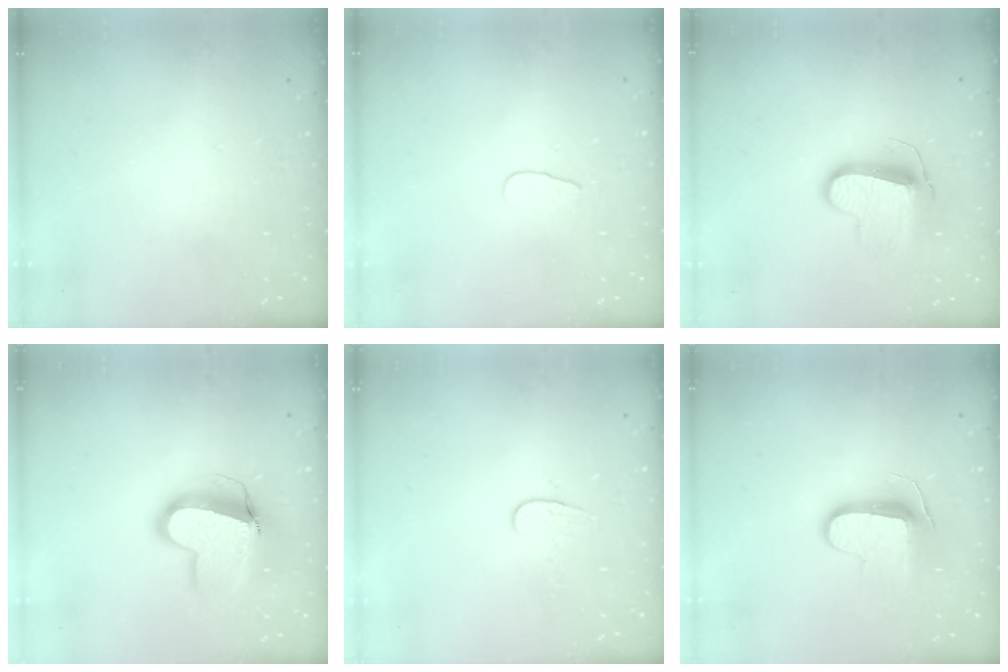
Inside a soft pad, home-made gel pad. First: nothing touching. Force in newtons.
{"total": 4.2, "press": 4.2, "slide": 0.4}
{"total": 10.7, "press": 10.7, "slide": 0.5}
{"total": 13.6, "press": 13.5, "slide": 1.7}
{"total": 6.0, "press": 6.0, "slide": 0.4}
{"total": 9.2, "press": 9.2, "slide": 0.9}